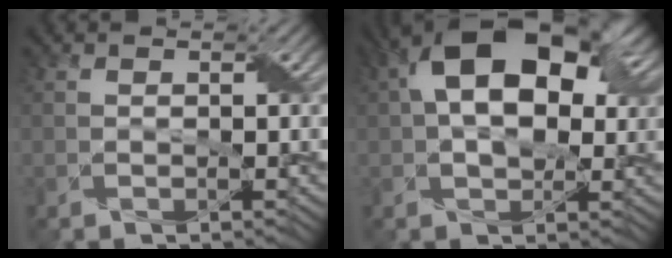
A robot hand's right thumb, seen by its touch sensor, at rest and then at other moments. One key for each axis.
{"total": 14.6, "fx": 4.3, "fy": 8.4, "fz": 11.1, "tx": -0.190, "ty": 0.034, "tz": 0.057}